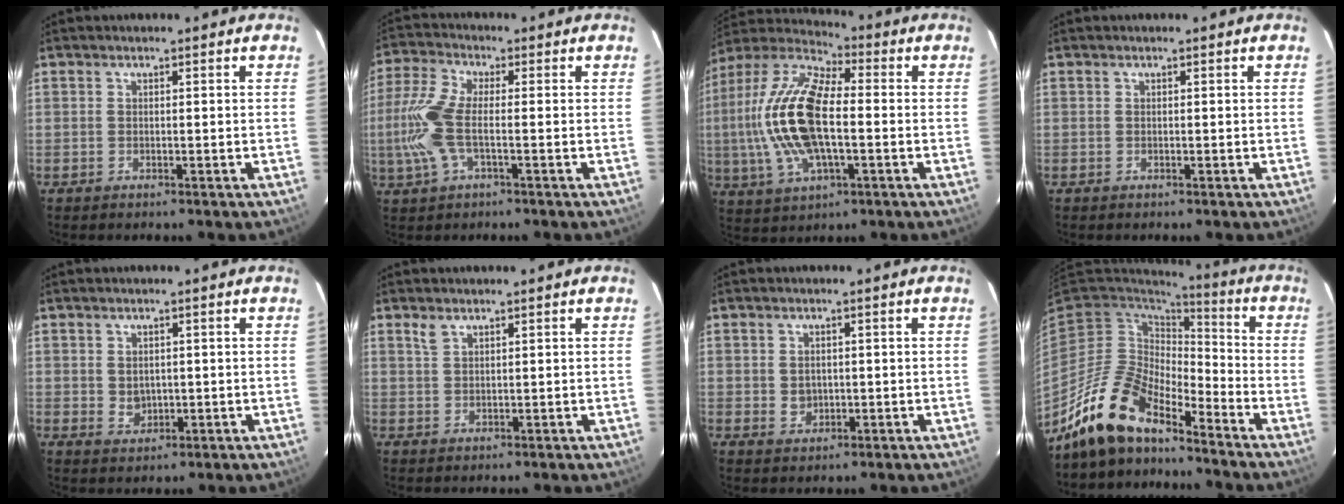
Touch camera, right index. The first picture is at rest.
{"total": 9.9, "force": [-1.6, 3.5, 9.1], "torque": [-0.212, 0.002, -0.036]}
{"total": 19.5, "force": [-1.0, 8.3, 17.7], "torque": [-0.369, 0.006, -0.024]}
{"total": 0.0}
{"total": 2.7, "force": [0.3, 2.3, 1.4], "torque": [-0.022, 0.001, 0.011]}
{"total": 1.6, "force": [1.2, 0.6, 0.9], "torque": [-0.016, 0.003, 0.024]}
{"total": 2.4, "force": [0.1, 2.2, 1.1], "torque": [-0.017, 0.002, 0.005]}
{"total": 13.8, "force": [-11.7, 4.3, 5.8], "torque": [-0.114, 0.002, -0.229]}